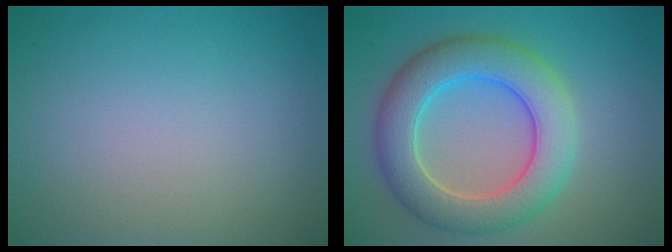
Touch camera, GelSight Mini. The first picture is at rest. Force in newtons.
{"total": 7.3, "press": 7.3, "slide": 0.3}